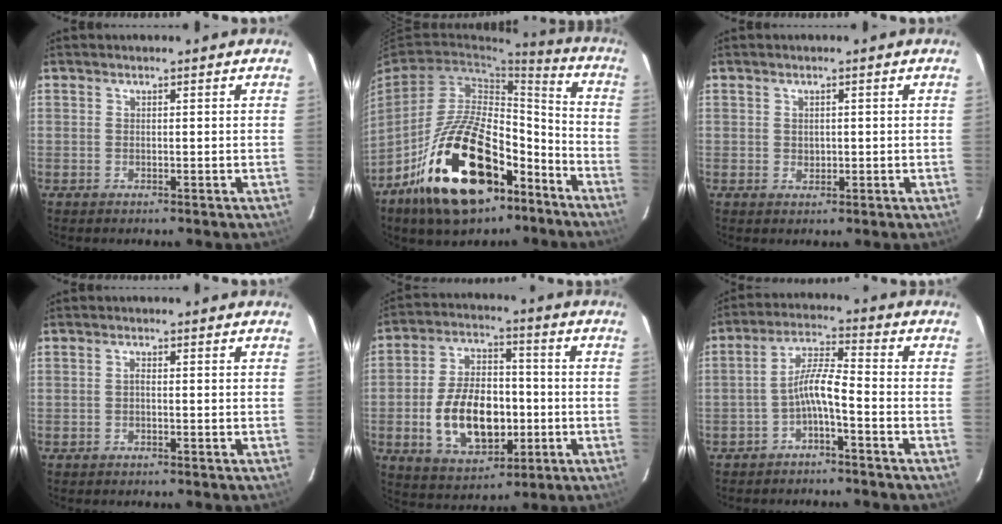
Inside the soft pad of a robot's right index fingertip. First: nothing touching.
{"total": 24.0, "force": [-13.8, 11.8, 15.8], "torque": [-0.277, 0.018, -0.209]}
{"total": 1.3, "force": [0.2, 1.3, 0.3], "torque": [-0.001, 0.001, 0.006]}
{"total": 0.6, "force": [-0.3, 0.2, 0.4], "torque": [-0.006, 0.005, -0.006]}
{"total": 15.4, "force": [-3.3, 9.4, 11.7], "torque": [-0.235, 0.010, -0.039]}
{"total": 5.6, "force": [-2.9, 0.6, 4.8], "torque": [-0.108, 0.017, -0.053]}